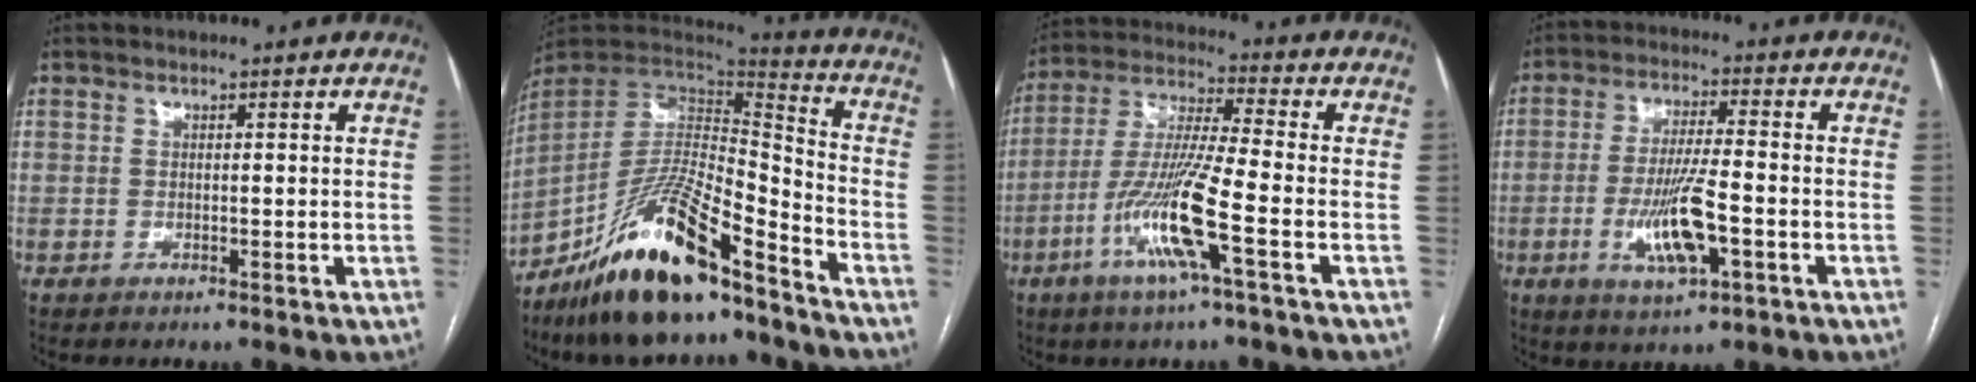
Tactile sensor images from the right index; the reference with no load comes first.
{"total": 20.0, "force": [-14.6, 4.0, 13.0], "torque": [-0.249, -0.007, -0.262]}
{"total": 12.7, "force": [-4.8, -0.2, 11.7], "torque": [-0.240, -0.008, -0.099]}
{"total": 9.5, "force": [-2.9, 1.6, 8.9], "torque": [-0.171, -0.007, -0.050]}